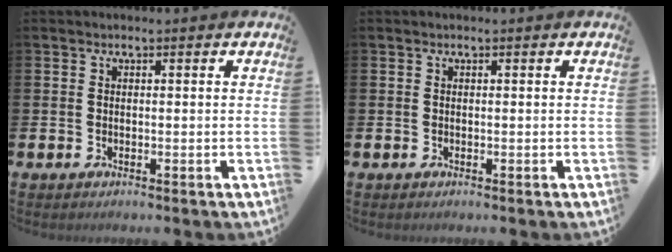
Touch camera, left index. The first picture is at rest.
{"total": 0.0}